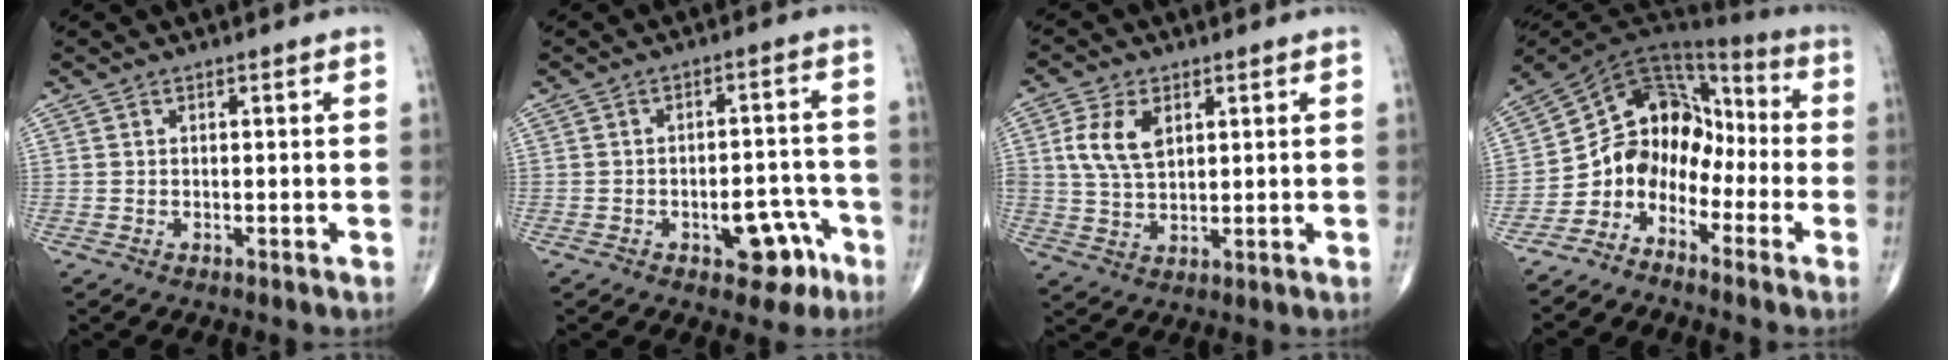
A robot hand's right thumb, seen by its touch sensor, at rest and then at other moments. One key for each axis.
{"total": 8.3, "fx": -4.1, "fy": 4.5, "fz": 5.7, "tx": -0.046, "ty": 0.041, "tz": -0.046}
{"total": 7.9, "fx": 2.4, "fy": 4.7, "fz": 5.8, "tx": -0.114, "ty": -0.004, "tz": 0.049}
{"total": 11.1, "fx": -5.4, "fy": 8.3, "fz": 5.1, "tx": -0.049, "ty": 0.102, "tz": -0.114}